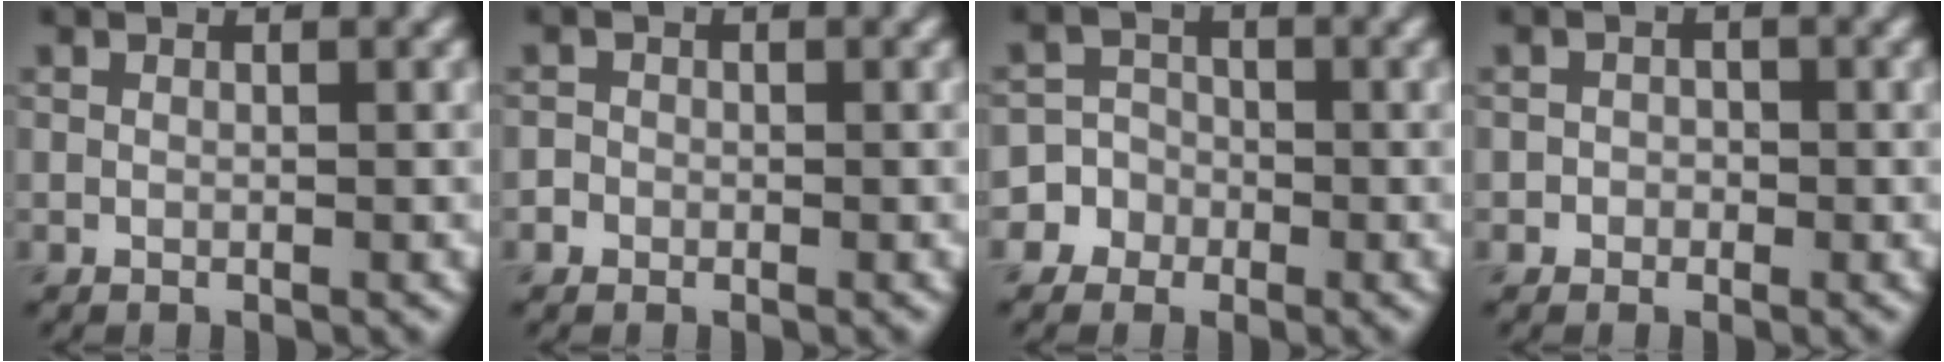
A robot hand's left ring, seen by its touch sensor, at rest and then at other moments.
{"total": 0.8, "force": [-0.4, 0.7, 0.0], "torque": [0.004, -0.001, -0.007]}
{"total": 4.8, "force": [-2.5, 4.1, 0.1], "torque": [0.023, 0.005, -0.056]}
{"total": 1.3, "force": [-0.4, 1.2, 0.2], "torque": [0.014, 0.000, -0.015]}